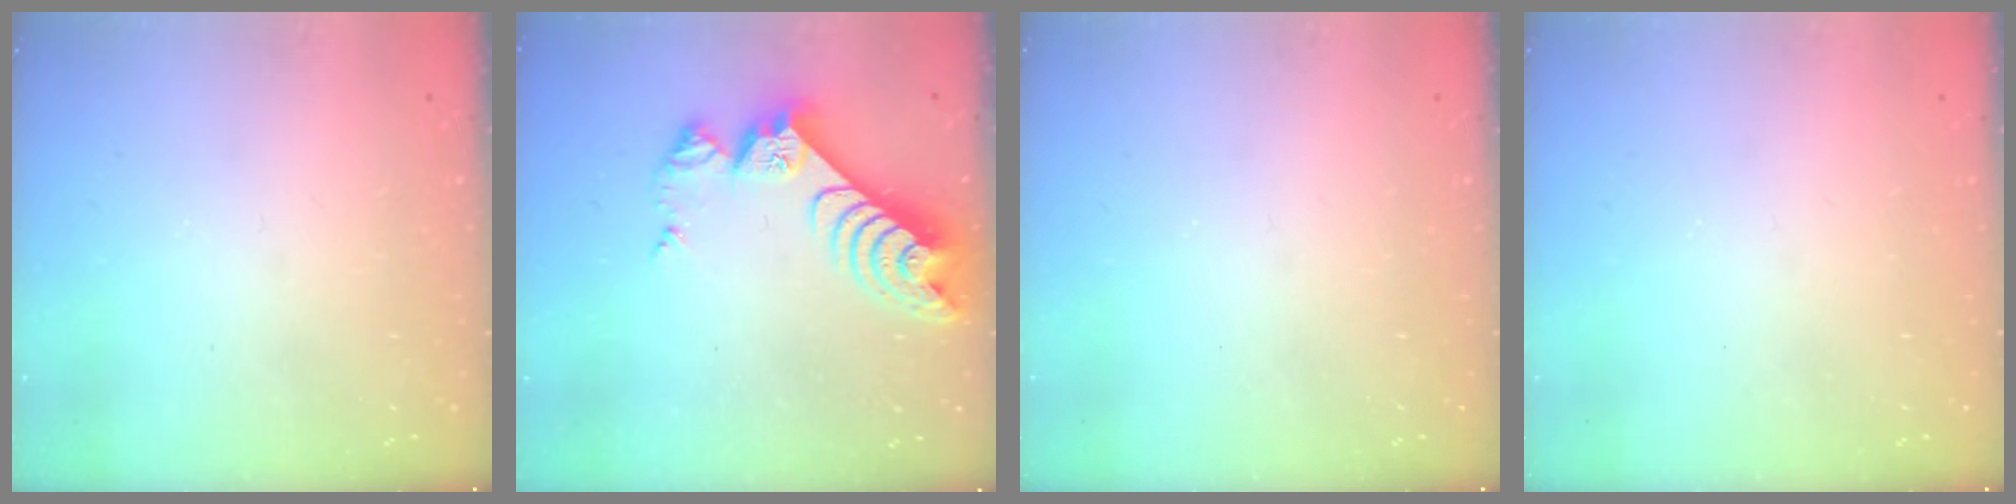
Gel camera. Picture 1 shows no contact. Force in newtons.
{"total": 11.0, "press": 11.0, "slide": 1.0}
{"total": 0.0}
{"total": 0.0}